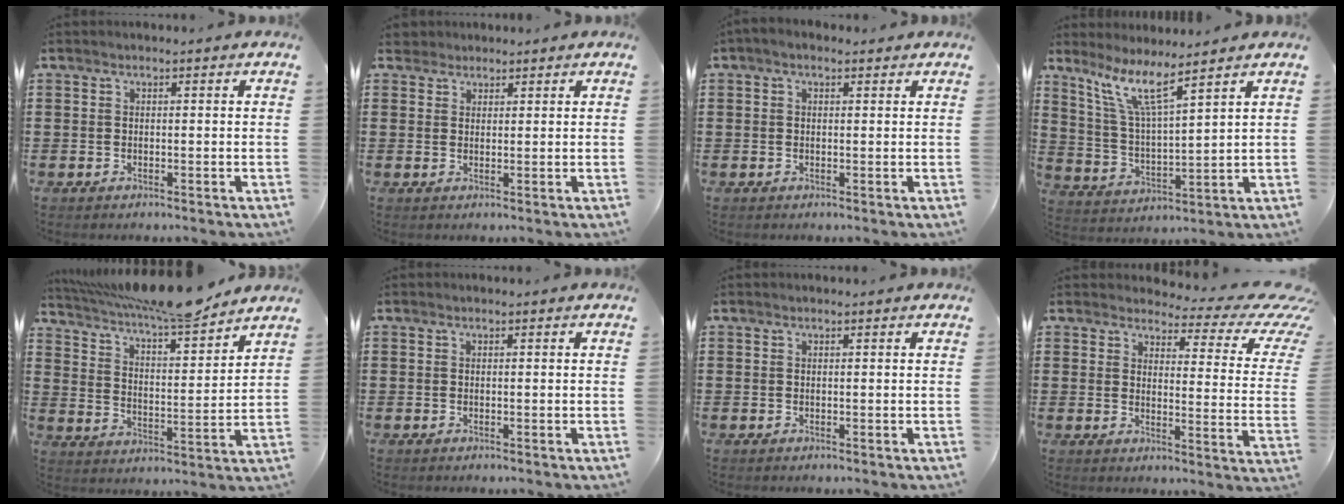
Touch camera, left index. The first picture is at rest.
{"total": 2.0, "force": [1.8, 1.0, 0.1], "torque": [-0.008, 0.007, 0.035]}
{"total": 1.1, "force": [0.2, 0.6, 0.8], "torque": [-0.017, 0.006, 0.002]}
{"total": 8.5, "force": [6.2, 0.8, 5.8], "torque": [-0.131, -0.028, 0.110]}
{"total": 8.8, "force": [7.8, 0.1, 4.0], "torque": [-0.097, -0.045, 0.133]}
{"total": 0.0}
{"total": 0.0}
{"total": 5.4, "force": [4.0, 1.7, 3.1], "torque": [-0.055, -0.029, 0.063]}